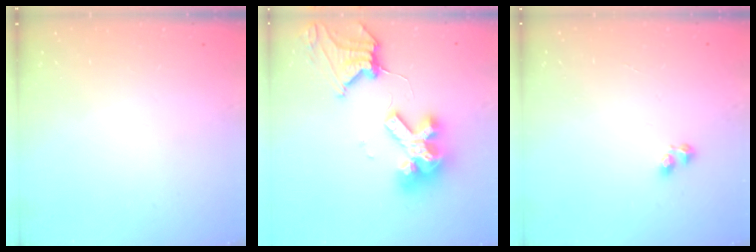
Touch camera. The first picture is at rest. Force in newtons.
{"total": 16.6, "press": 16.5, "slide": 1.4}
{"total": 2.5, "press": 2.3, "slide": 0.9}